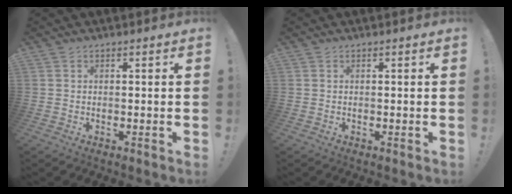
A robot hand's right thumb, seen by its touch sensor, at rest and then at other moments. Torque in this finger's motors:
{"motor_torque": [0.00, 0.00, 0.03, 0.03, 0.00]}